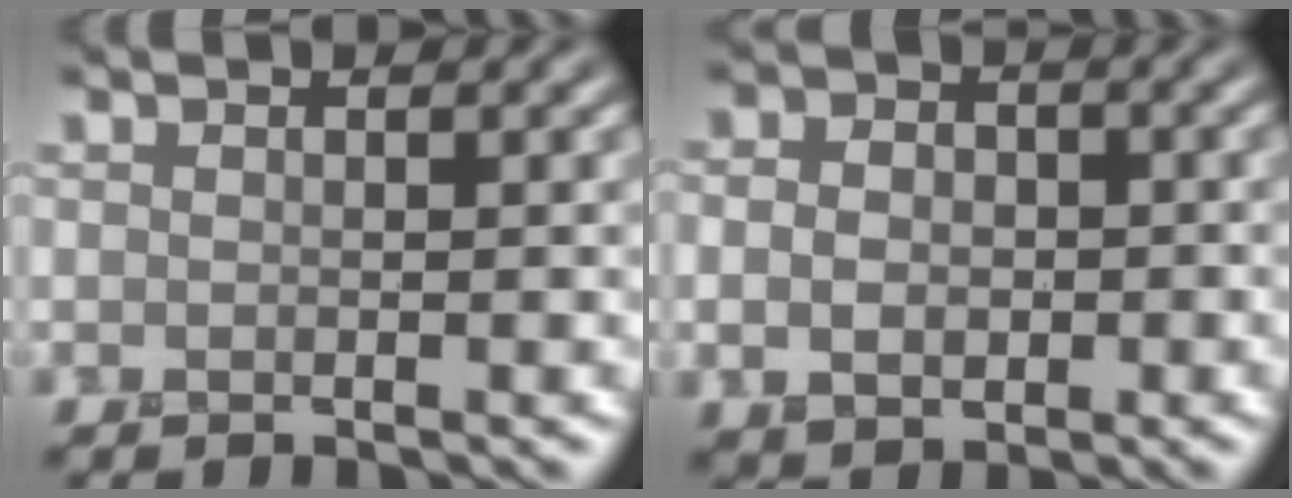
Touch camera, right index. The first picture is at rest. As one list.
[{"total": 4.2, "force": [-0.2, 3.4, 2.5], "torque": [-0.035, 0.003, -0.017]}]